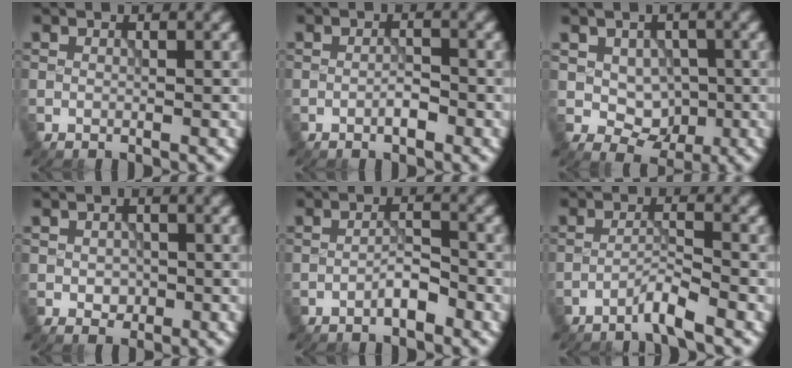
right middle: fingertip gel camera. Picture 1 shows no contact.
{"total": 1.4, "force": [-0.8, 0.4, 1.1], "torque": [-0.019, 0.003, -0.016]}
{"total": 3.5, "force": [0.2, 2.8, 2.1], "torque": [-0.032, -0.009, 0.007]}
{"total": 1.5, "force": [-0.1, 1.2, 0.9], "torque": [-0.017, -0.004, -0.003]}
{"total": 2.0, "force": [-1.4, 0.5, 1.4], "torque": [-0.023, 0.008, -0.027]}
{"total": 2.2, "force": [-1.8, -0.2, 1.3], "torque": [-0.020, 0.010, -0.042]}